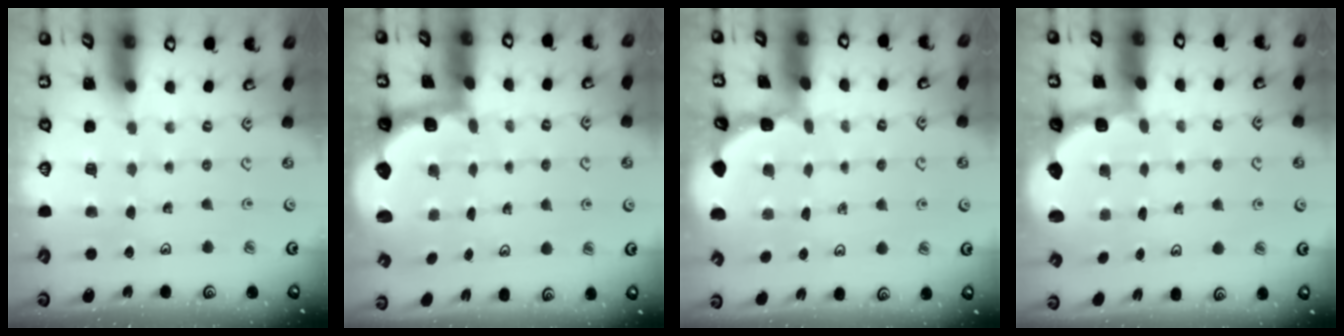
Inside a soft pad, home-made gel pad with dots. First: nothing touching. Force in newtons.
{"total": 2.7, "press": 2.1, "slide": 1.7}
{"total": 1.6, "press": 1.6, "slide": 0.1}
{"total": 2.7, "press": 2.1, "slide": 1.8}